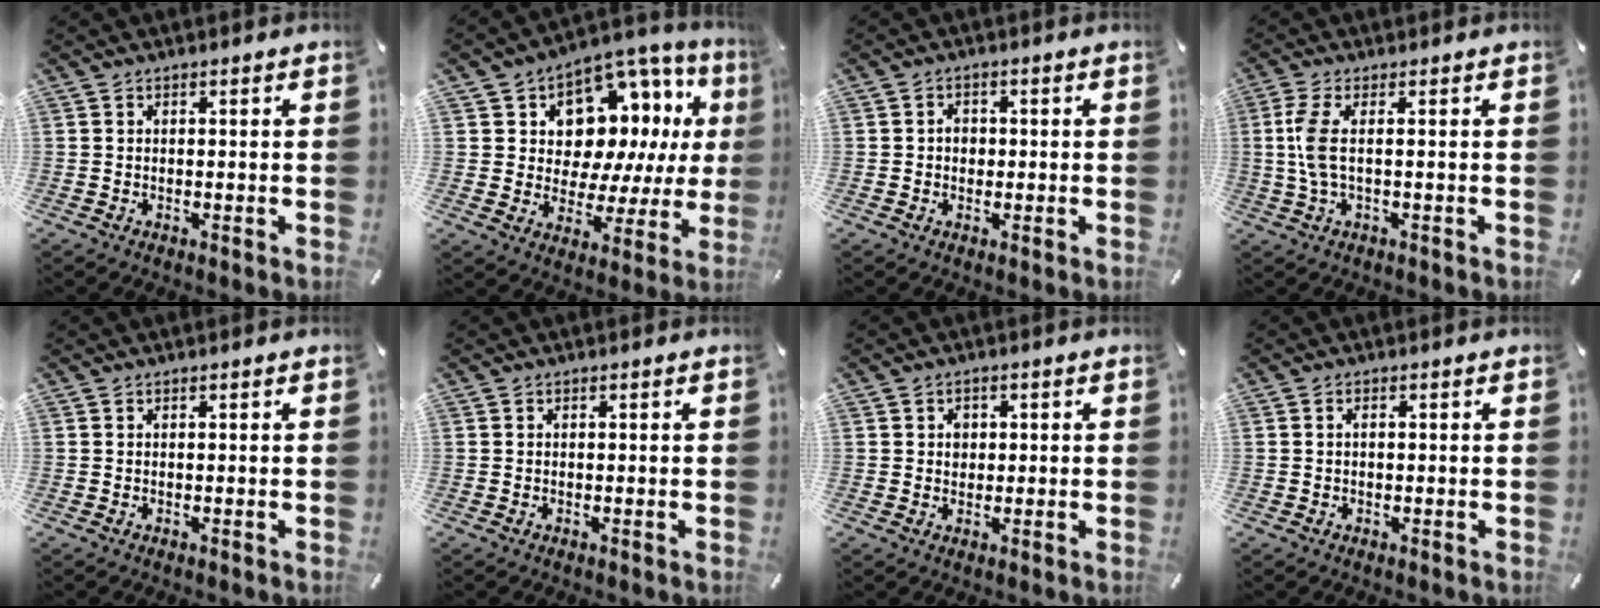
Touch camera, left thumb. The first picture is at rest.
{"total": 12.9, "force": [5.9, 9.5, 6.4], "torque": [-0.095, -0.063, 0.112]}
{"total": 2.5, "force": [-0.4, 2.2, 1.2], "torque": [-0.016, 0.003, -0.011]}
{"total": 5.7, "force": [0.2, 1.4, 5.5], "torque": [-0.130, -0.013, -0.003]}
{"total": 0.0}
{"total": 0.0}
{"total": 2.4, "force": [0.1, 2.1, 1.0], "torque": [-0.006, 0.000, -0.004]}
{"total": 1.0, "force": [0.0, 0.6, 0.8], "torque": [-0.017, 0.003, -0.001]}